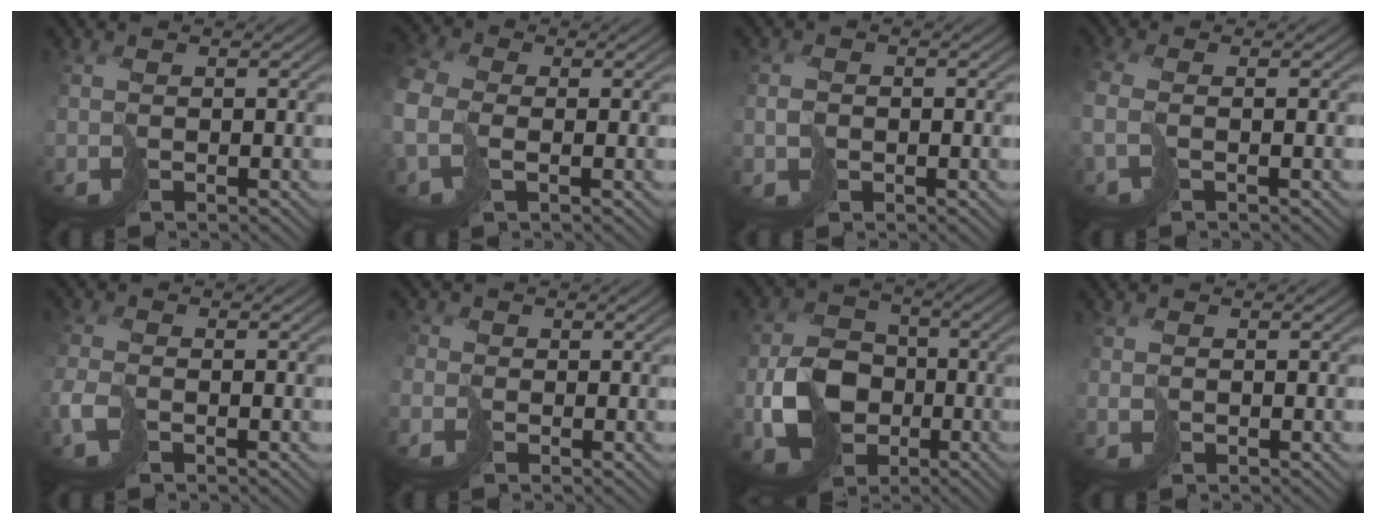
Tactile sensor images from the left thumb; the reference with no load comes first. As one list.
[{"total": 6.7, "force": [-0.5, 4.6, 4.9], "torque": [-0.165, -0.006, -0.009]}, {"total": 1.2, "force": [0.0, 1.1, 0.5], "torque": [-0.004, -0.002, 0.005]}, {"total": 3.3, "force": [-0.5, 1.6, 2.8], "torque": [-0.078, -0.012, -0.014]}, {"total": 3.3, "force": [-1.4, 1.7, 2.5], "torque": [-0.068, -0.011, -0.032]}, {"total": 2.1, "force": [-0.8, 1.9, 0.7], "torque": [-0.018, -0.005, -0.017]}, {"total": 8.8, "force": [-2.4, 7.0, 4.7], "torque": [-0.098, -0.014, -0.047]}, {"total": 0.7, "force": [0.3, 0.3, 0.5], "torque": [-0.011, -0.005, 0.012]}]